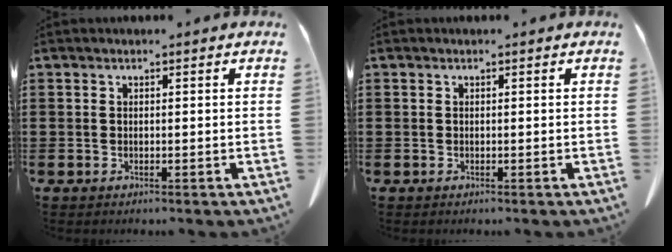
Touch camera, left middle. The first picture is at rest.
{"total": 0.0}